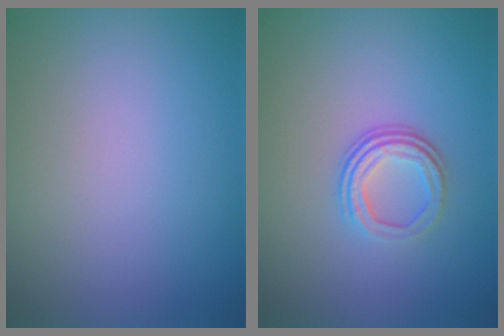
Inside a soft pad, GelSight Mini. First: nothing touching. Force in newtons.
{"total": 3.4, "press": 2.4, "slide": 2.4}